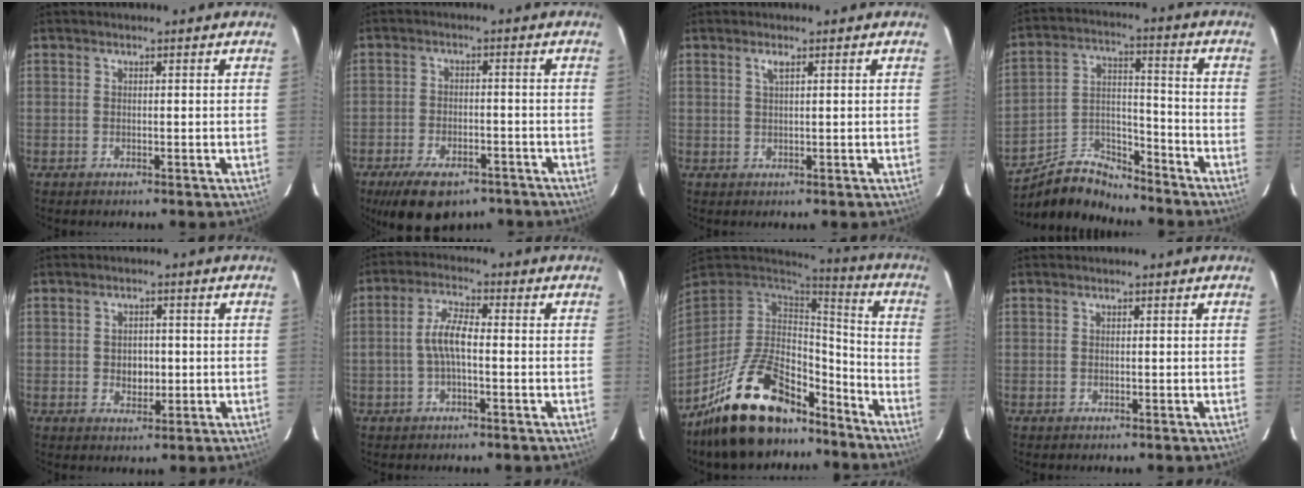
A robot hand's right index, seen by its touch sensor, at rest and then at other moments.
{"total": 12.7, "force": [-8.8, 6.0, 6.9], "torque": [-0.150, -0.013, -0.133]}
{"total": 1.3, "force": [0.7, 0.1, 1.1], "torque": [-0.021, 0.002, 0.011]}
{"total": 10.9, "force": [-9.6, 4.0, 3.4], "torque": [-0.072, 0.032, -0.172]}
{"total": 3.7, "force": [-0.3, 2.9, 2.3], "torque": [-0.037, 0.004, -0.002]}
{"total": 5.2, "force": [-1.0, 1.5, 4.9], "torque": [-0.103, 0.014, -0.019]}
{"total": 23.3, "force": [-16.1, 10.4, 13.2], "torque": [-0.258, 0.004, -0.250]}
{"total": 0.0}